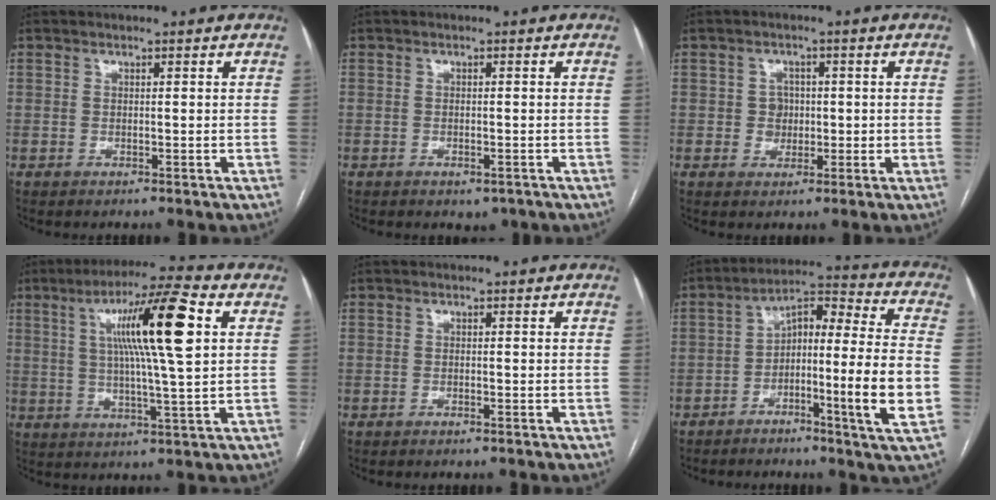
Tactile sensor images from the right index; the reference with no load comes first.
{"total": 2.2, "force": [-1.3, 1.1, 1.3], "torque": [-0.013, -0.001, -0.009]}
{"total": 3.0, "force": [0.0, 2.8, 0.9], "torque": [-0.005, 0.010, 0.005]}
{"total": 14.3, "force": [3.8, 0.0, 13.8], "torque": [-0.236, 0.012, 0.061]}
{"total": 0.6, "force": [-0.5, 0.0, 0.4], "torque": [-0.009, -0.001, -0.007]}
{"total": 14.6, "force": [-4.2, 0.1, 13.9], "torque": [-0.222, 0.016, -0.074]}